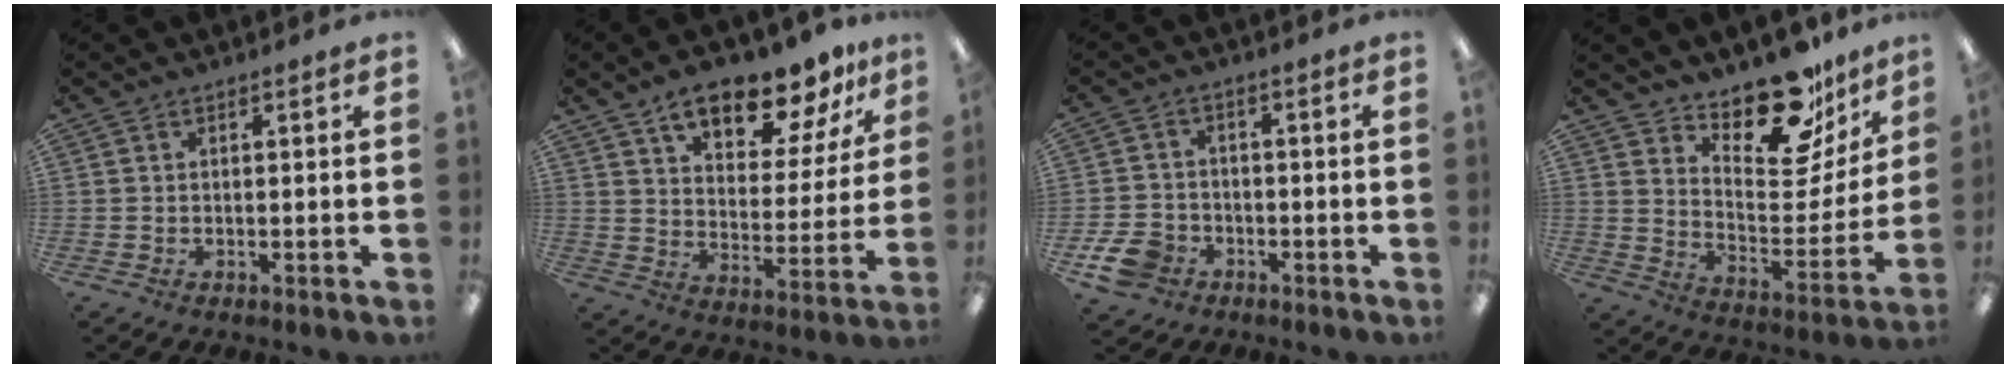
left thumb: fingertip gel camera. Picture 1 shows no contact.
{"total": 14.4, "force": [11.3, 5.3, 7.2], "torque": [-0.106, -0.065, 0.195]}
{"total": 7.3, "force": [-4.0, 5.2, 3.0], "torque": [-0.074, 0.025, -0.076]}
{"total": 19.0, "force": [15.7, 7.3, 7.9], "torque": [-0.104, -0.125, 0.269]}